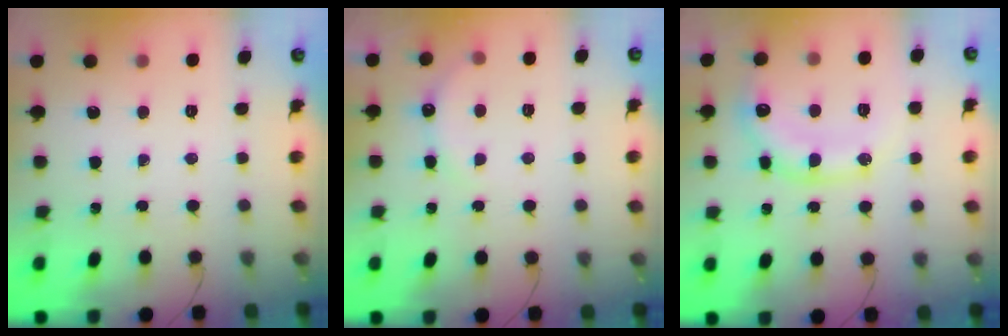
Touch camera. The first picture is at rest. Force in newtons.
{"total": 5.8, "press": 5.6, "slide": 1.4}
{"total": 15.0, "press": 14.9, "slide": 1.6}